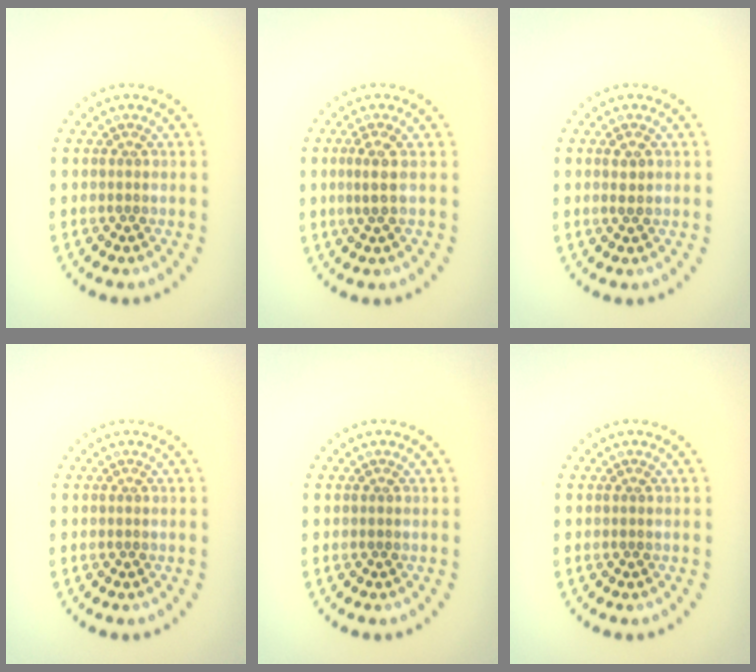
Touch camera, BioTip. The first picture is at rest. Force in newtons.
{"total": 1.8, "press": 1.4, "slide": 1.2}
{"total": 1.2, "press": 1.1, "slide": 0.5}
{"total": 0.0}
{"total": 0.0}
{"total": 0.0}